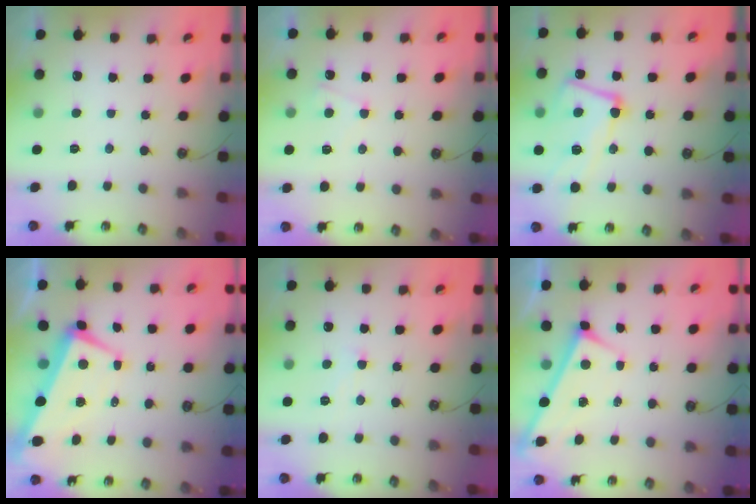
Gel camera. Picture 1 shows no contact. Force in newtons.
{"total": 2.2, "press": 2.1, "slide": 0.6}
{"total": 10.8, "press": 10.6, "slide": 1.8}
{"total": 2.0, "press": 1.6, "slide": 1.2}
{"total": 1.0, "press": 0.8, "slide": 0.5}
{"total": 3.0, "press": 3.0, "slide": 0.2}